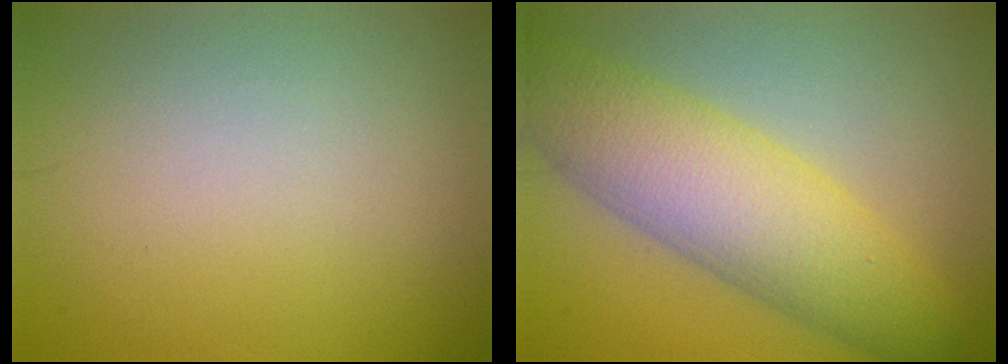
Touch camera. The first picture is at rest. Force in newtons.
{"total": 8.0, "press": 8.0, "slide": 0.2}